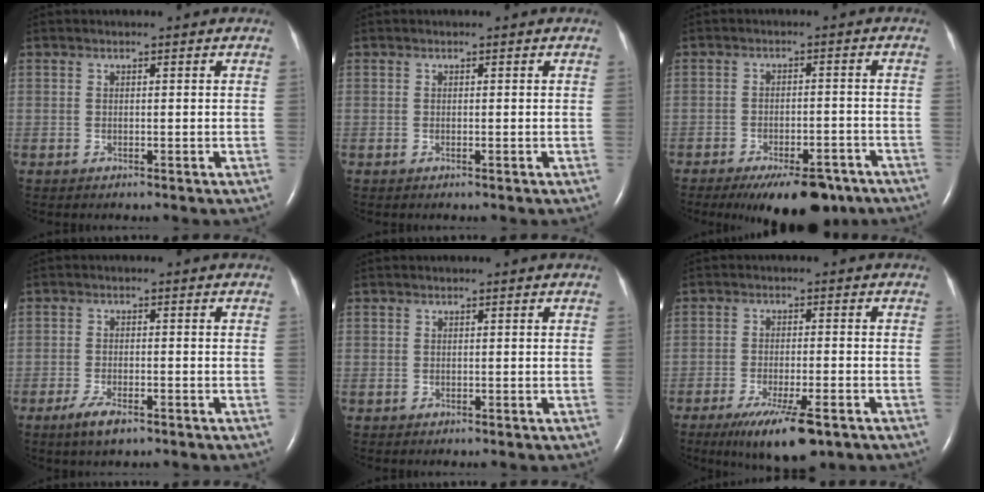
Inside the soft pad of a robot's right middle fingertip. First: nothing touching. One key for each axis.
{"total": 0.0}
{"total": 11.2, "fx": -8.4, "fy": 4.0, "fz": 6.3, "tx": -0.083, "ty": -0.003, "tz": -0.123}
{"total": 3.7, "fx": -2.4, "fy": 1.0, "fz": 2.7, "tx": -0.060, "ty": -0.005, "tz": -0.041}
{"total": 0.0}
{"total": 9.7, "fx": -6.1, "fy": 1.8, "fz": 7.3, "tx": -0.125, "ty": -0.022, "tz": -0.094}